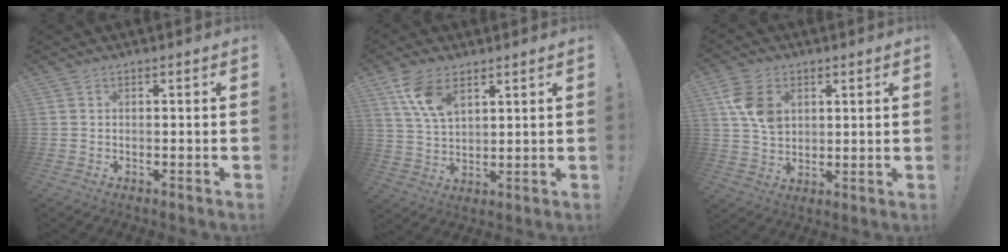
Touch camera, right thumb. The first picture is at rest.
{"total": 10.0, "force": [5.8, 5.1, 6.3], "torque": [-0.118, -0.020, 0.109]}
{"total": 10.7, "force": [3.4, 7.8, 6.5], "torque": [-0.103, -0.005, 0.066]}